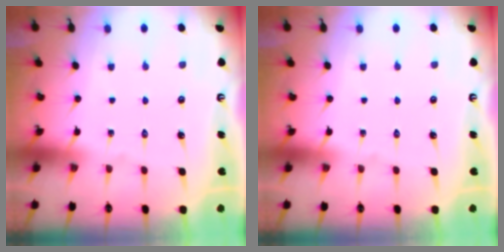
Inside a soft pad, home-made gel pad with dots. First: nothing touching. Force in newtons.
{"total": 0.0}